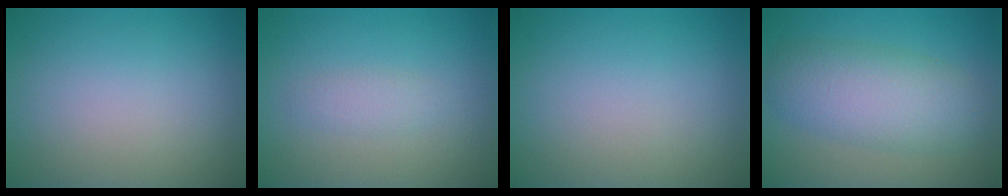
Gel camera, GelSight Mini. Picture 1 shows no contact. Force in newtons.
{"total": 1.3, "press": 1.3, "slide": 0.0}
{"total": 0.0}
{"total": 6.0, "press": 6.0, "slide": 0.2}